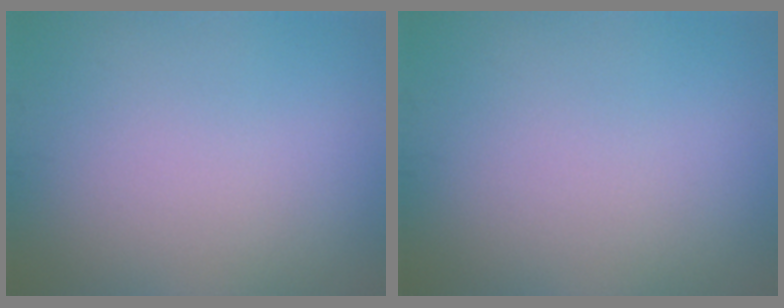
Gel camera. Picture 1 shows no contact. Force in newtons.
{"total": 0.0}